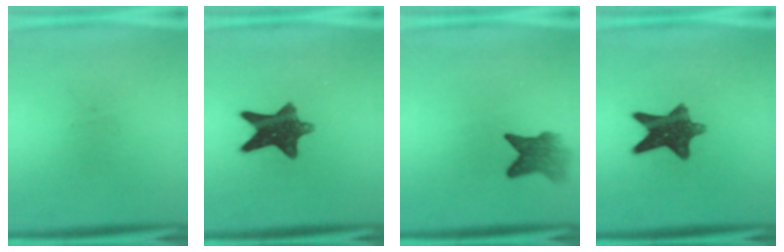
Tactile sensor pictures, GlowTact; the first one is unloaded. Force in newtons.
{"total": 10.8}
{"total": 4.7}
{"total": 10.9}